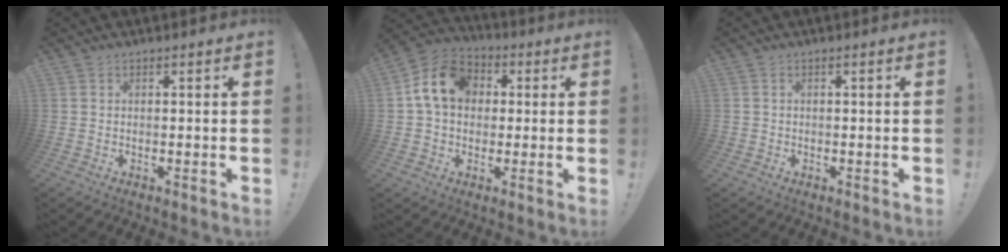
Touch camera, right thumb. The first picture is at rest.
{"total": 13.2, "force": [2.9, 10.3, 7.7], "torque": [-0.127, 0.009, 0.061]}
{"total": 0.7, "force": [-0.3, 0.7, 0.1], "torque": [-0.001, 0.002, -0.005]}